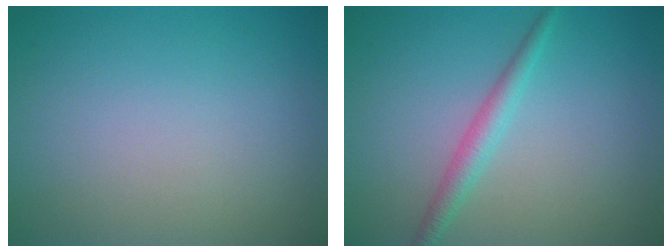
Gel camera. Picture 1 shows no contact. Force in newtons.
{"total": 2.1, "press": 2.1, "slide": 0.0}